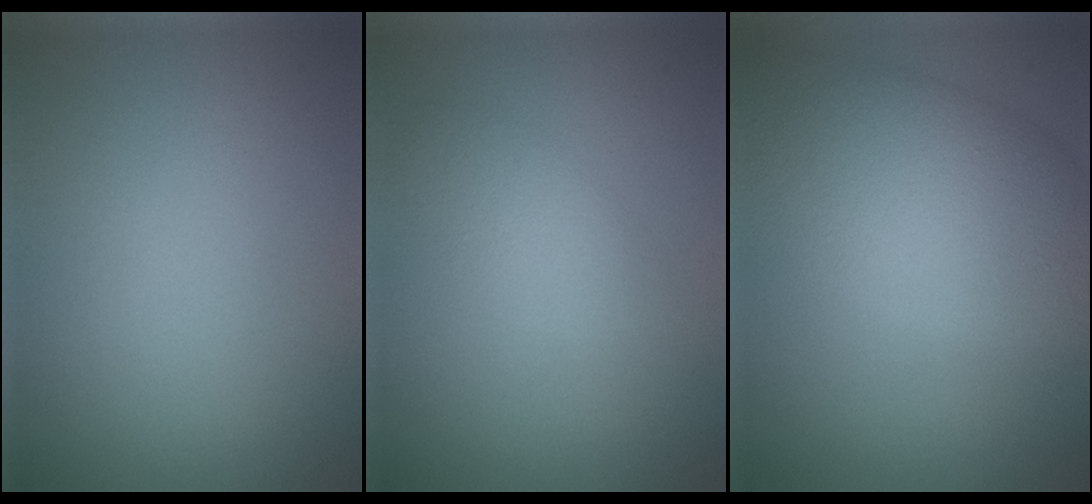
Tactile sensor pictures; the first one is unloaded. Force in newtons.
{"total": 2.3, "press": 2.3, "slide": 0.1}
{"total": 10.0, "press": 10.0, "slide": 0.4}